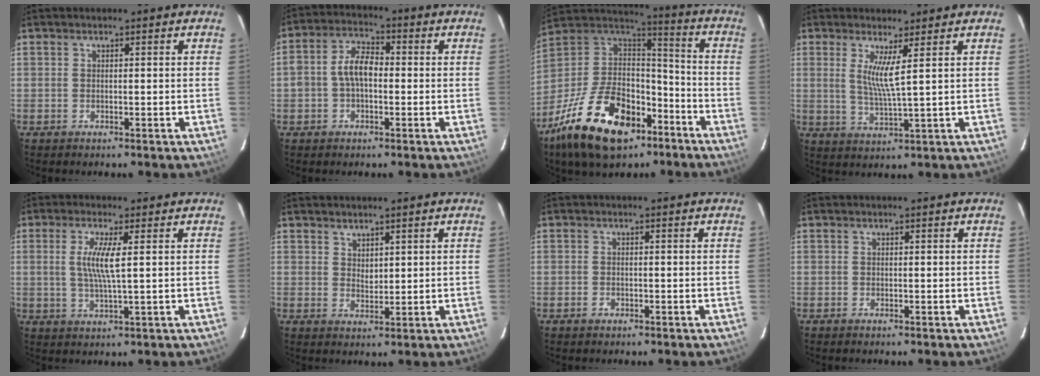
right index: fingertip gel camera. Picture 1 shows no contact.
{"total": 6.4, "force": [-0.7, 3.8, 5.0], "torque": [-0.099, 0.020, -0.013]}
{"total": 26.6, "force": [-15.2, 14.3, 16.5], "torque": [-0.337, 0.003, -0.249]}
{"total": 5.0, "force": [2.0, -0.5, 4.6], "torque": [-0.088, -0.016, 0.035]}
{"total": 5.7, "force": [1.1, 0.1, 5.6], "torque": [-0.113, -0.006, 0.020]}
{"total": 2.3, "force": [1.8, 1.3, 0.7], "torque": [-0.008, 0.001, 0.034]}
{"total": 1.3, "force": [-0.7, 0.9, 0.5], "torque": [-0.009, 0.001, -0.011]}
{"total": 0.0}